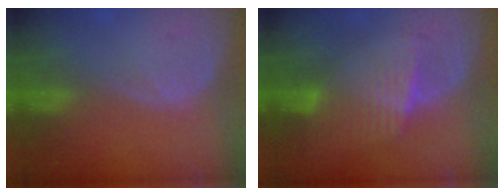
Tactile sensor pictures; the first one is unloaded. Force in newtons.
{"total": 6.8, "press": 6.0, "slide": 3.3}